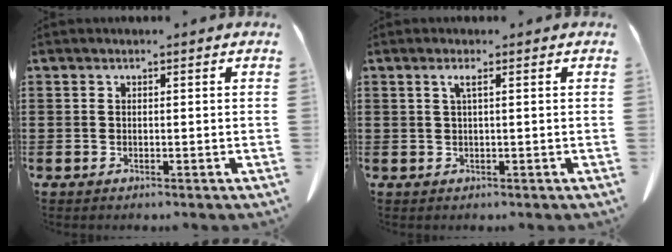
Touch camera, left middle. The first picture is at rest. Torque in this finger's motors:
{"motor_torque": [0.49, 0.62, 0.01, 0.01]}